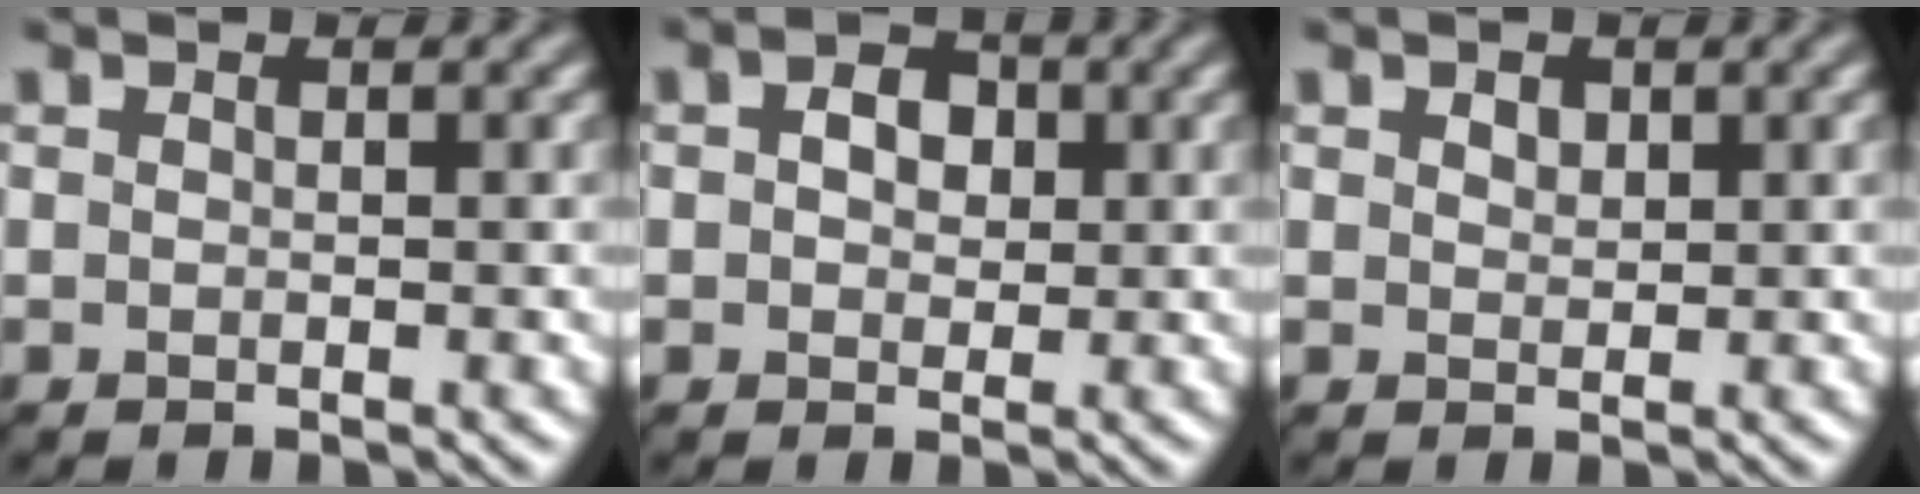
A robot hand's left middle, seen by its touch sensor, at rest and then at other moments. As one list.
[{"total": 2.7, "force": [0.7, 2.0, 1.8], "torque": [-0.027, 0.002, 0.006]}, {"total": 1.1, "force": [0.7, 0.7, 0.5], "torque": [-0.008, 0.001, 0.014]}]